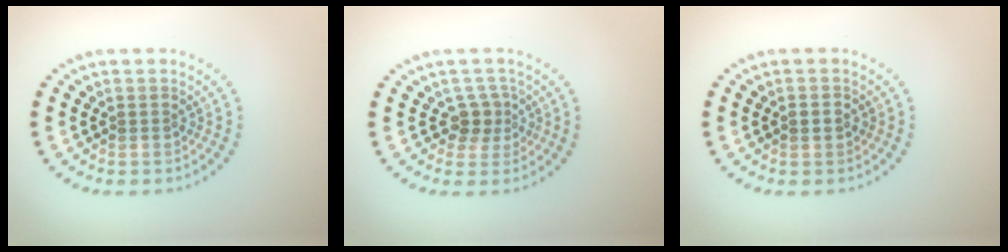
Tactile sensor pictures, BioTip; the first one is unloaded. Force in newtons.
{"total": 2.0, "press": 1.5, "slide": 1.3}
{"total": 1.5, "press": 1.5, "slide": 0.1}